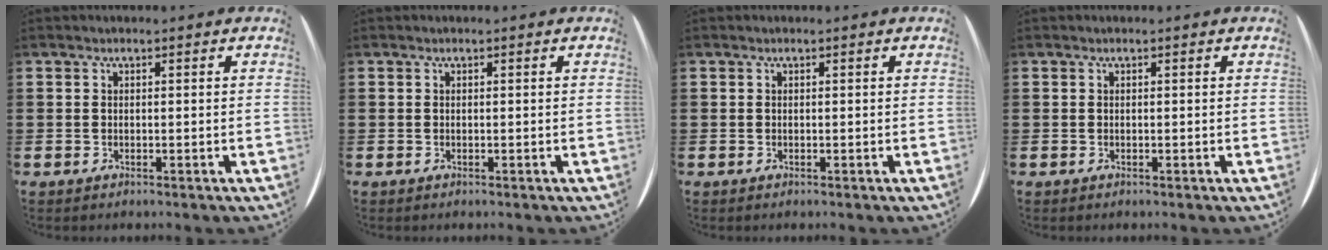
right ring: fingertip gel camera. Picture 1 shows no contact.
{"total": 0.0}
{"total": 0.0}
{"total": 0.0}